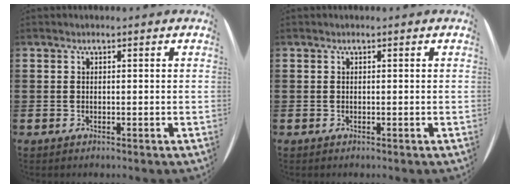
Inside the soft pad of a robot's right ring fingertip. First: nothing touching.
{"total": 0.0}